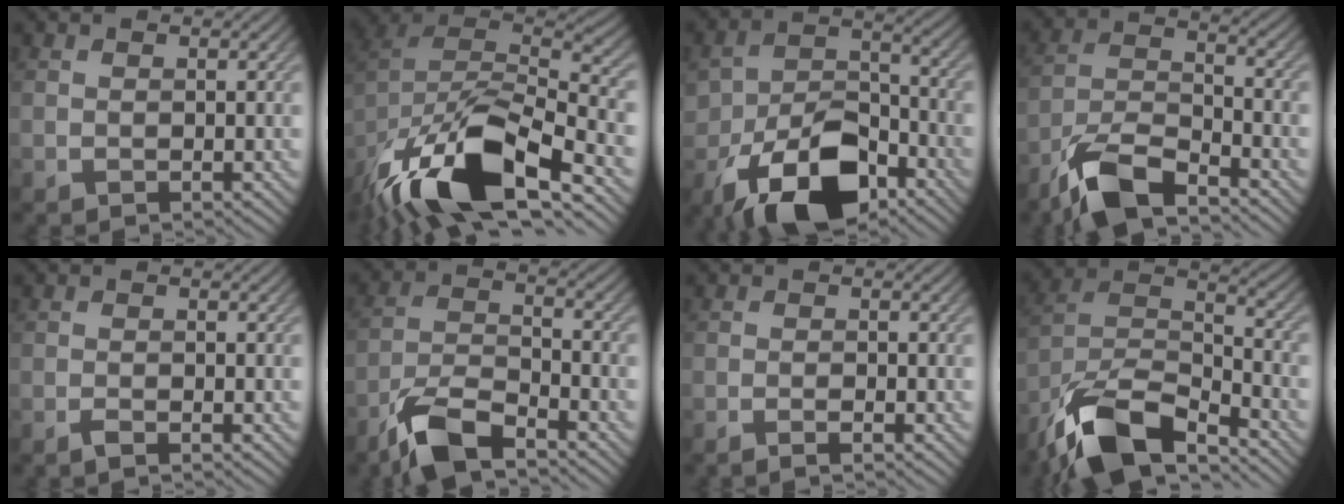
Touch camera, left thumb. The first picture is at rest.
{"total": 17.6, "force": [-10.4, 7.4, 12.1], "torque": [-0.268, -0.027, -0.177]}
{"total": 12.6, "force": [-7.1, 6.8, 8.0], "torque": [-0.155, -0.012, -0.126]}
{"total": 9.5, "force": [-7.2, 2.7, 5.6], "torque": [-0.110, -0.003, -0.152]}
{"total": 0.8, "force": [-0.6, 0.2, 0.5], "torque": [-0.010, 0.001, -0.012]}
{"total": 8.4, "force": [-6.3, 2.4, 5.0], "torque": [-0.101, -0.004, -0.134]}
{"total": 1.4, "force": [-1.0, 0.1, 1.0], "torque": [-0.018, 0.004, -0.021]}
{"total": 13.3, "force": [-9.7, 4.4, 7.8], "torque": [-0.164, -0.012, -0.196]}